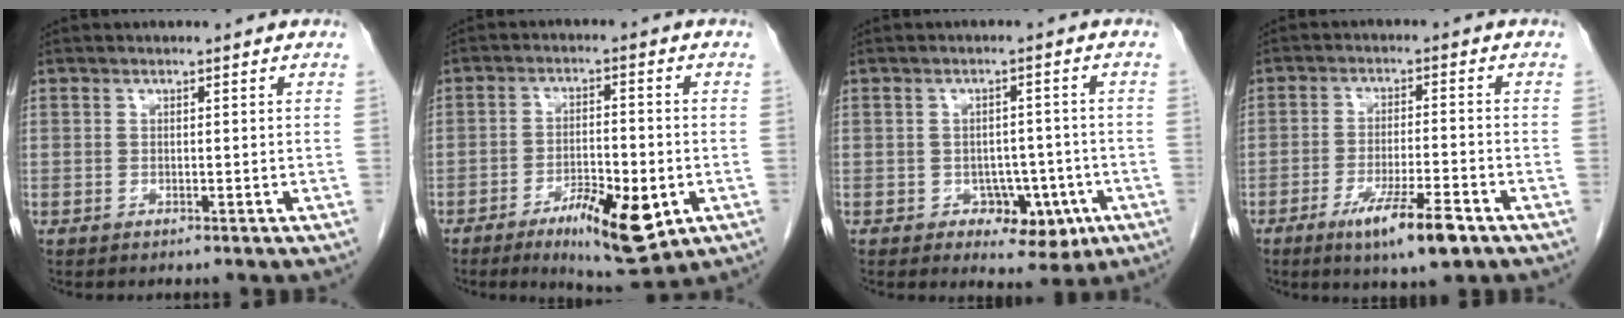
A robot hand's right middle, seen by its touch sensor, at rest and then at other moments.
{"total": 10.5, "force": [-4.5, 2.7, 9.1], "torque": [-0.145, -0.015, -0.063]}
{"total": 5.9, "force": [-2.3, 3.8, 3.8], "torque": [-0.039, 0.006, -0.020]}
{"total": 8.6, "force": [-5.1, 0.8, 6.9], "torque": [-0.119, -0.016, -0.081]}